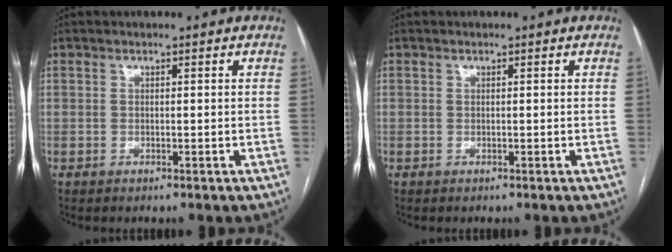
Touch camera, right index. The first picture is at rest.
{"total": 0.0}